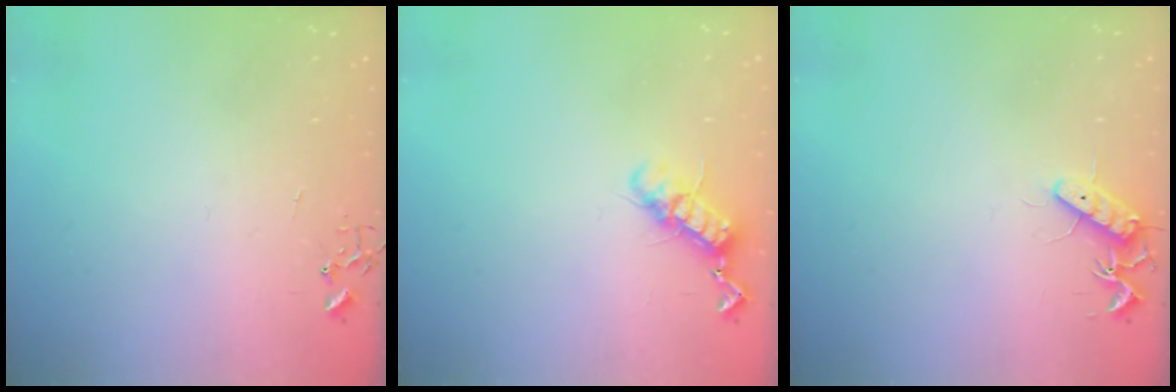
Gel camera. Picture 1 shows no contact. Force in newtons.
{"total": 11.1, "press": 11.1, "slide": 0.7}
{"total": 11.5, "press": 11.5, "slide": 1.0}